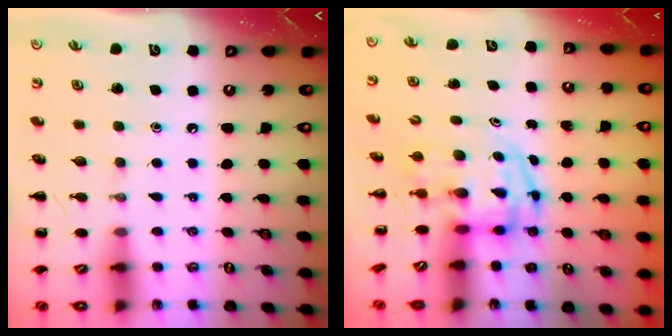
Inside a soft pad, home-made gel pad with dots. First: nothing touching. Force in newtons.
{"total": 3.7, "press": 3.6, "slide": 0.6}